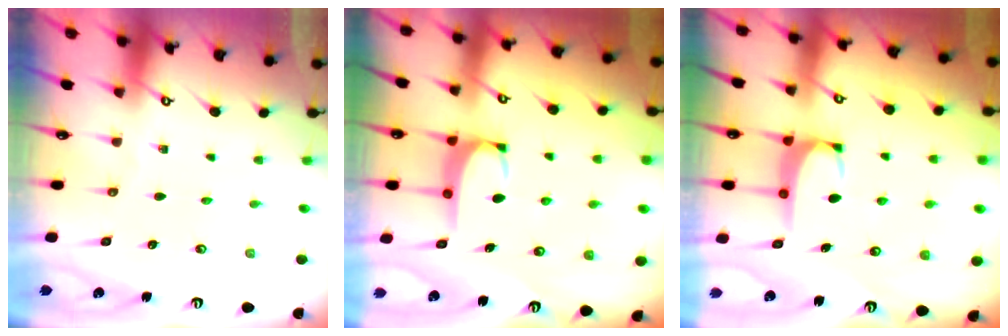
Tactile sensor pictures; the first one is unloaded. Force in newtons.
{"total": 2.8, "press": 2.8, "slide": 0.4}
{"total": 2.6, "press": 2.6, "slide": 0.4}